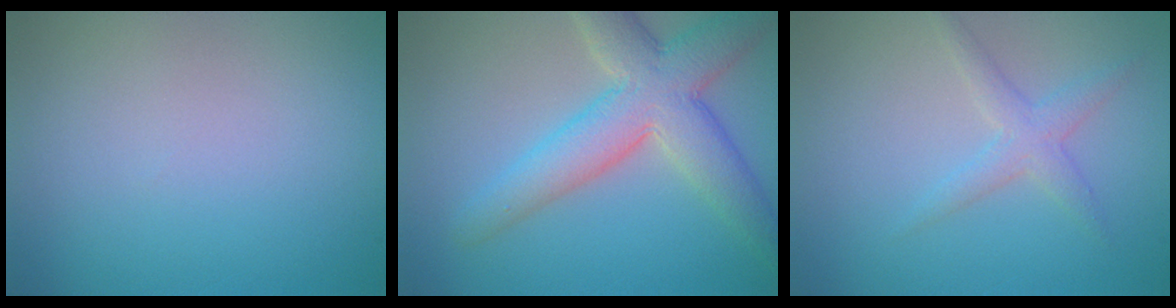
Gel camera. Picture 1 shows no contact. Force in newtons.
{"total": 6.7, "press": 6.7, "slide": 0.2}
{"total": 2.0, "press": 2.0, "slide": 0.1}